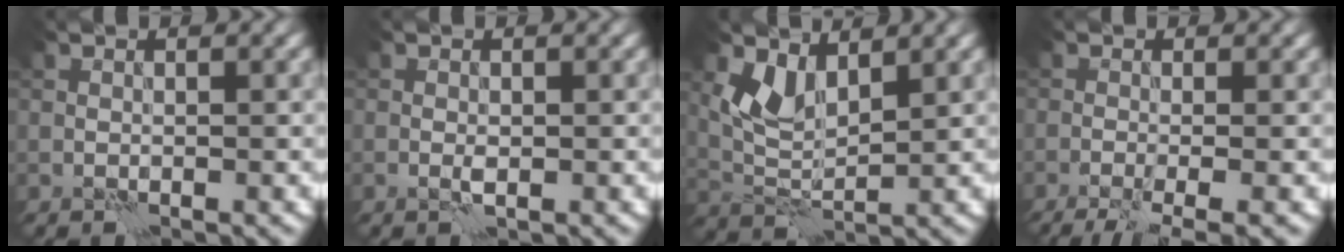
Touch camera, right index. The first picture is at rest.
{"total": 1.2, "force": [-0.3, 0.5, 1.0], "torque": [-0.020, 0.001, -0.007]}
{"total": 3.7, "force": [2.0, 1.9, 2.4], "torque": [-0.053, -0.006, 0.046]}
{"total": 4.9, "force": [-2.3, 1.5, 4.0], "torque": [-0.046, -0.004, -0.040]}